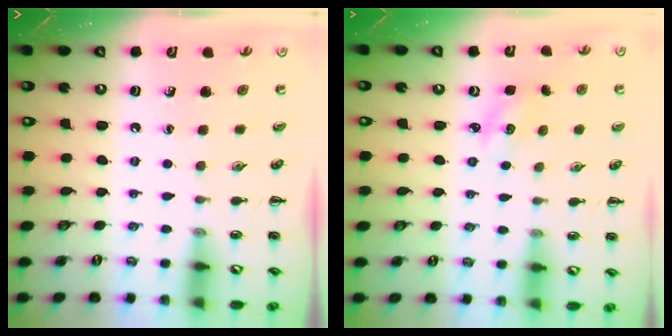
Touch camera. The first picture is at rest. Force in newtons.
{"total": 2.5, "press": 2.4, "slide": 0.7}